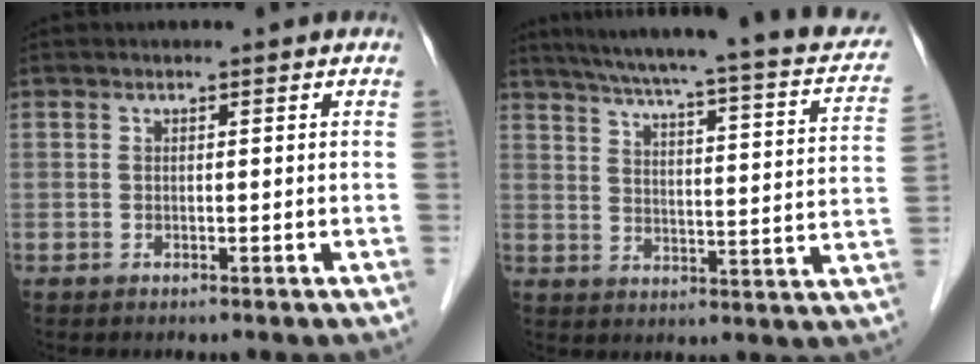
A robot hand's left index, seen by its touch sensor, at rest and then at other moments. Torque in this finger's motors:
{"motor_torque": [-0.38, -0.51, 0.17, 0.06]}